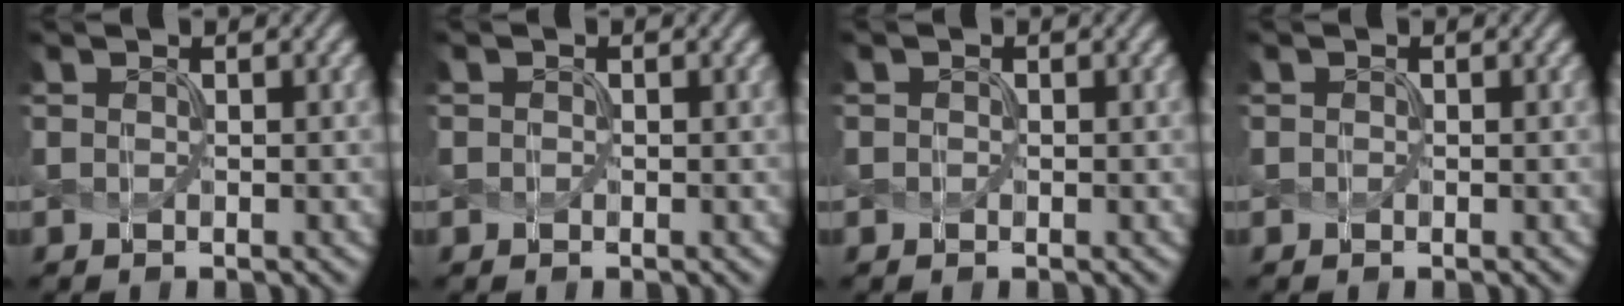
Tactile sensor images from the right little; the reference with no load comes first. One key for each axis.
{"total": 0.0}
{"total": 0.0}
{"total": 0.0}